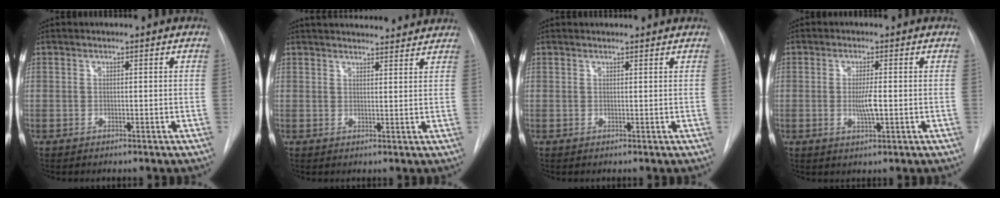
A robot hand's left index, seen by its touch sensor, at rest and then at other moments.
{"total": 13.9, "force": [13.1, 2.5, 3.9], "torque": [-0.048, 0.027, 0.167]}
{"total": 2.5, "force": [2.5, 0.4, 0.4], "torque": [-0.009, 0.014, 0.027]}
{"total": 3.4, "force": [-1.2, 0.4, 3.1], "torque": [-0.060, -0.011, -0.017]}